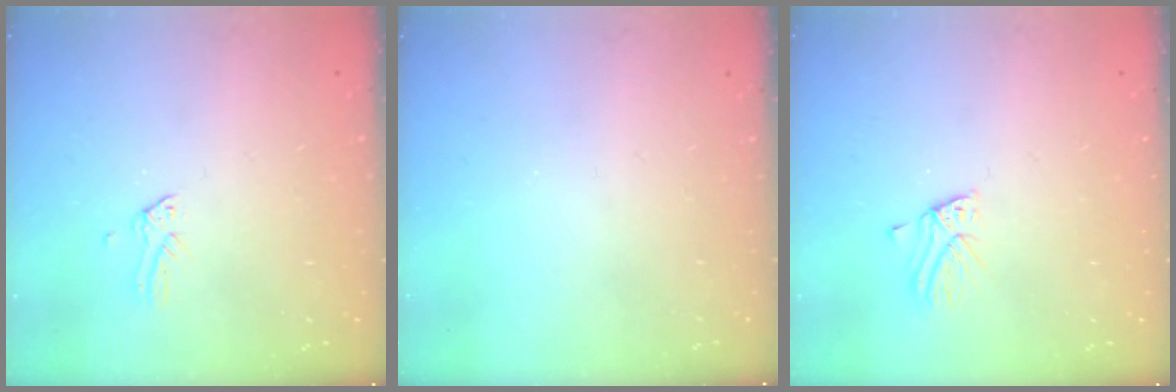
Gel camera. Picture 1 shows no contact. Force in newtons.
{"total": 0.0}
{"total": 2.8, "press": 2.7, "slide": 0.3}